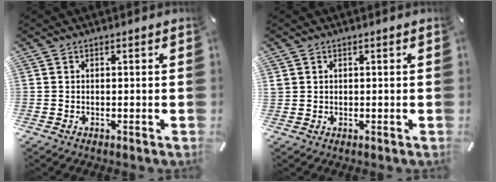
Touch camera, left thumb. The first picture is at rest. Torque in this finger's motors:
{"motor_torque": [0.41, 0.38, 0.25, -0.28, 0.07]}